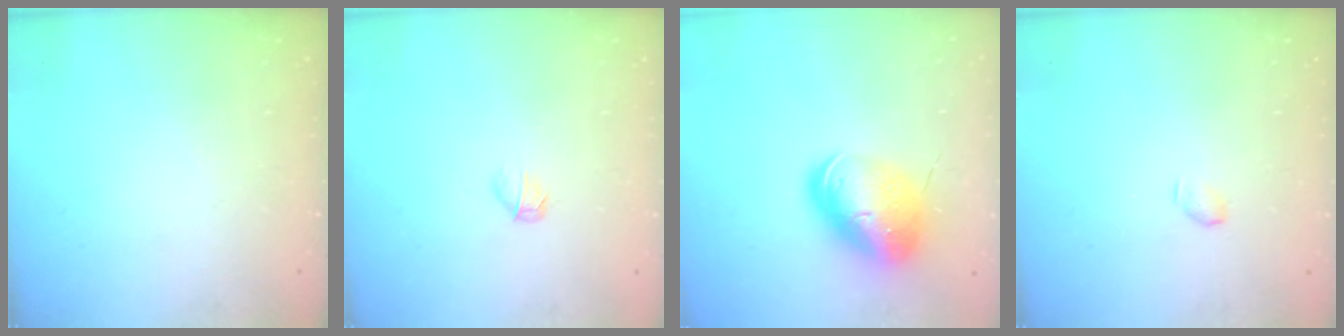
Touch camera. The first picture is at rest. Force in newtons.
{"total": 3.4, "press": 3.3, "slide": 1.0}
{"total": 12.9, "press": 12.7, "slide": 2.0}
{"total": 2.9, "press": 2.9, "slide": 0.5}